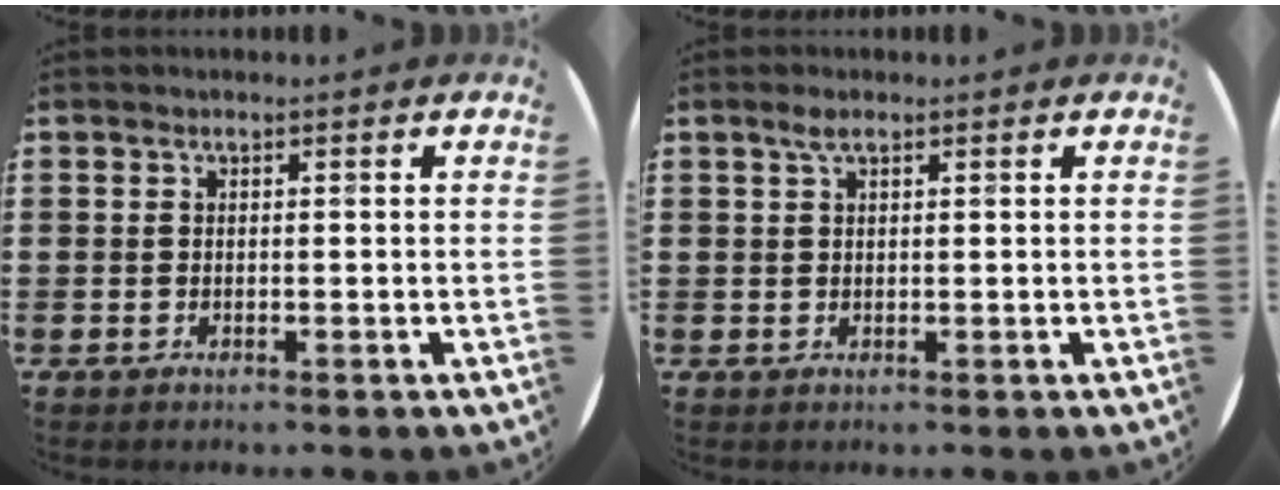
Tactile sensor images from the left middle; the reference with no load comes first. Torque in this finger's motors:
{"motor_torque": [0.41, -0.28, -0.16, 0.00]}